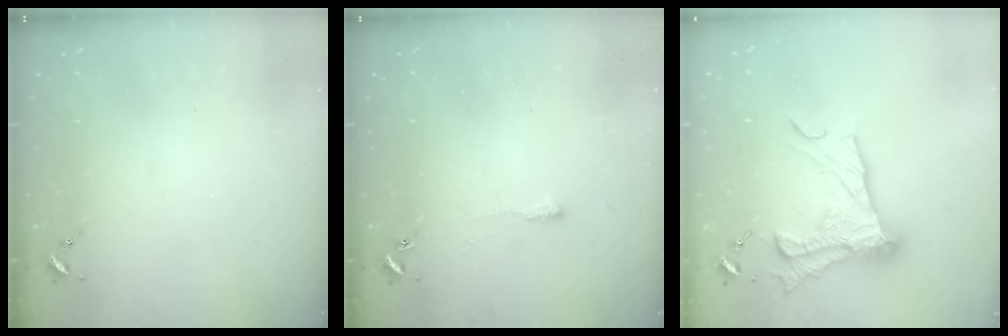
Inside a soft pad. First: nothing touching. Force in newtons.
{"total": 2.5, "press": 2.5, "slide": 0.5}
{"total": 18.4, "press": 18.3, "slide": 1.2}